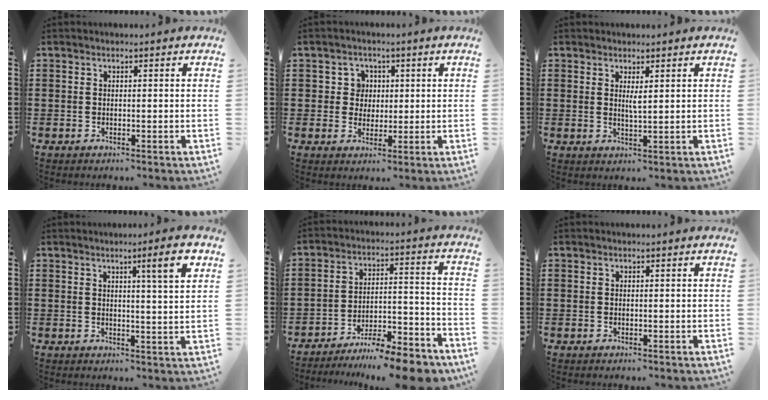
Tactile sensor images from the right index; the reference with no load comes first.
{"total": 3.6, "force": [0.7, 3.4, 1.1], "torque": [-0.037, 0.012, 0.009]}
{"total": 2.0, "force": [0.8, 0.3, 1.7], "torque": [-0.037, 0.000, 0.014]}
{"total": 6.4, "force": [3.0, 0.1, 5.6], "torque": [-0.082, -0.009, 0.040]}
{"total": 8.8, "force": [-8.1, 0.6, 3.1], "torque": [-0.036, 0.018, -0.156]}
{"total": 0.0}